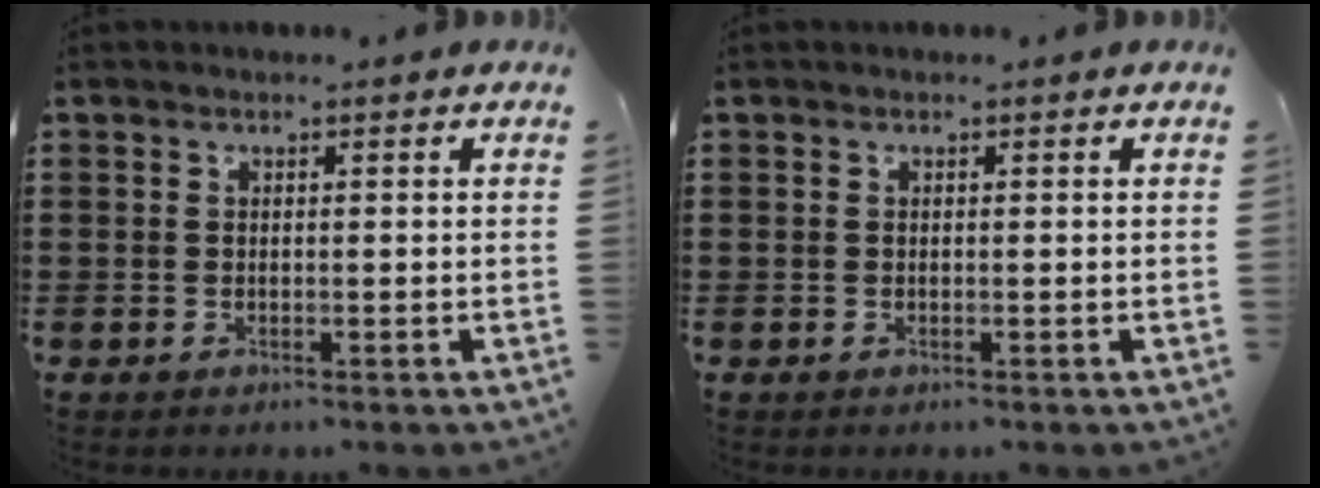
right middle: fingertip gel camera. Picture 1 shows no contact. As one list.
[{"total": 0.0}]